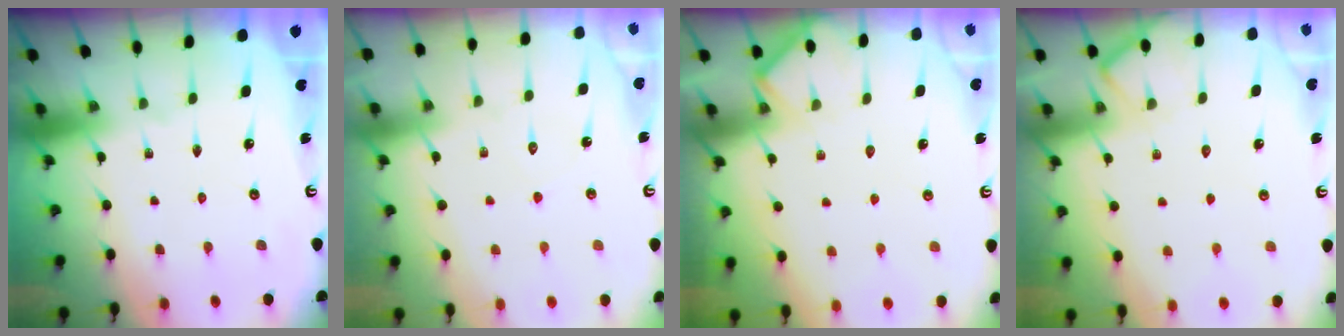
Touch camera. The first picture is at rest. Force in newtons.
{"total": 5.6, "press": 5.6, "slide": 0.6}
{"total": 4.8, "press": 4.7, "slide": 0.6}
{"total": 6.0, "press": 6.0, "slide": 0.8}